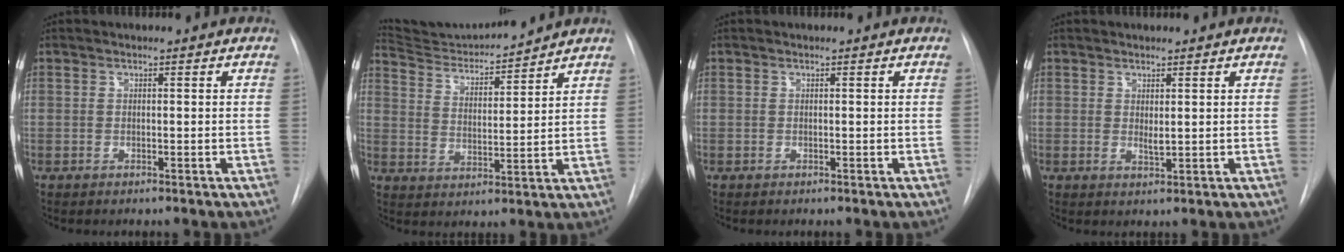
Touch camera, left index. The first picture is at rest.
{"total": 9.8, "force": [9.7, -0.5, 1.3], "torque": [-0.033, 0.002, 0.175]}
{"total": 0.0}
{"total": 1.4, "force": [0.3, 0.4, 1.3], "torque": [-0.025, -0.010, 0.008]}